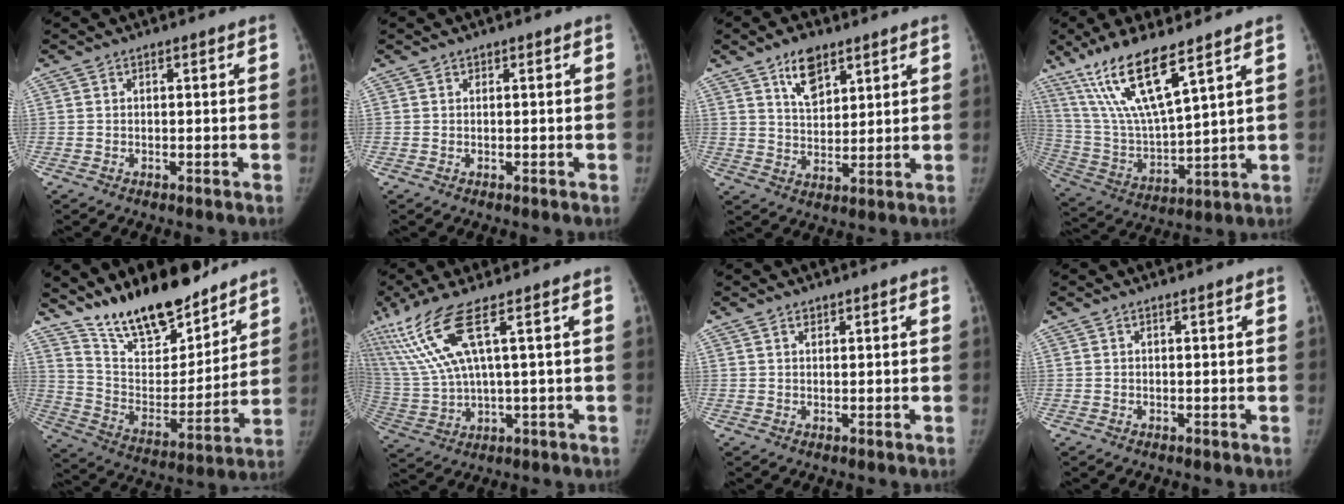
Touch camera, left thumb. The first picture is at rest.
{"total": 0.0}
{"total": 7.8, "force": [4.9, 3.9, 4.6], "torque": [-0.056, -0.031, 0.086]}
{"total": 16.5, "force": [10.4, 3.1, 12.5], "torque": [-0.250, -0.049, 0.214]}
{"total": 19.5, "force": [16.1, 6.7, 8.7], "torque": [-0.103, -0.102, 0.282]}
{"total": 12.5, "force": [6.0, 1.4, 10.9], "torque": [-0.278, -0.017, 0.134]}
{"total": 0.9, "force": [0.7, 0.3, 0.3], "torque": [-0.003, -0.003, 0.012]}
{"total": 0.0}